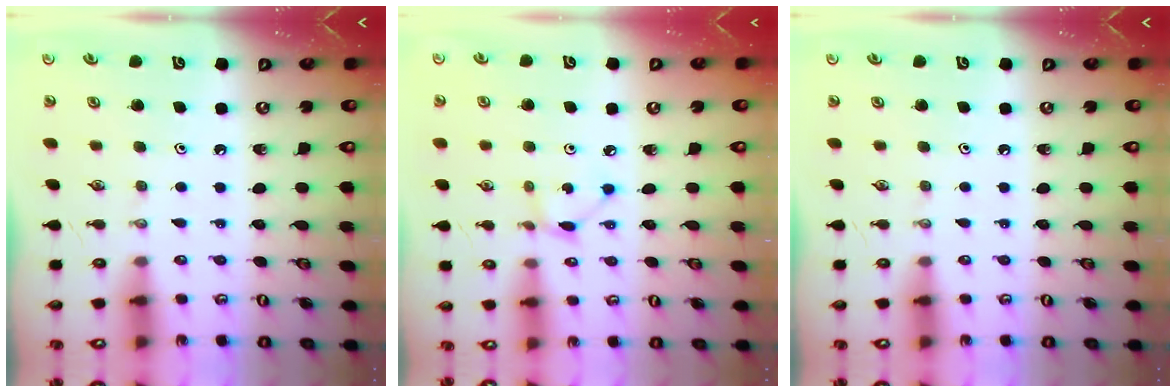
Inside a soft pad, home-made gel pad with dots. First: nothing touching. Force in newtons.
{"total": 2.6, "press": 2.6, "slide": 0.0}
{"total": 0.0}